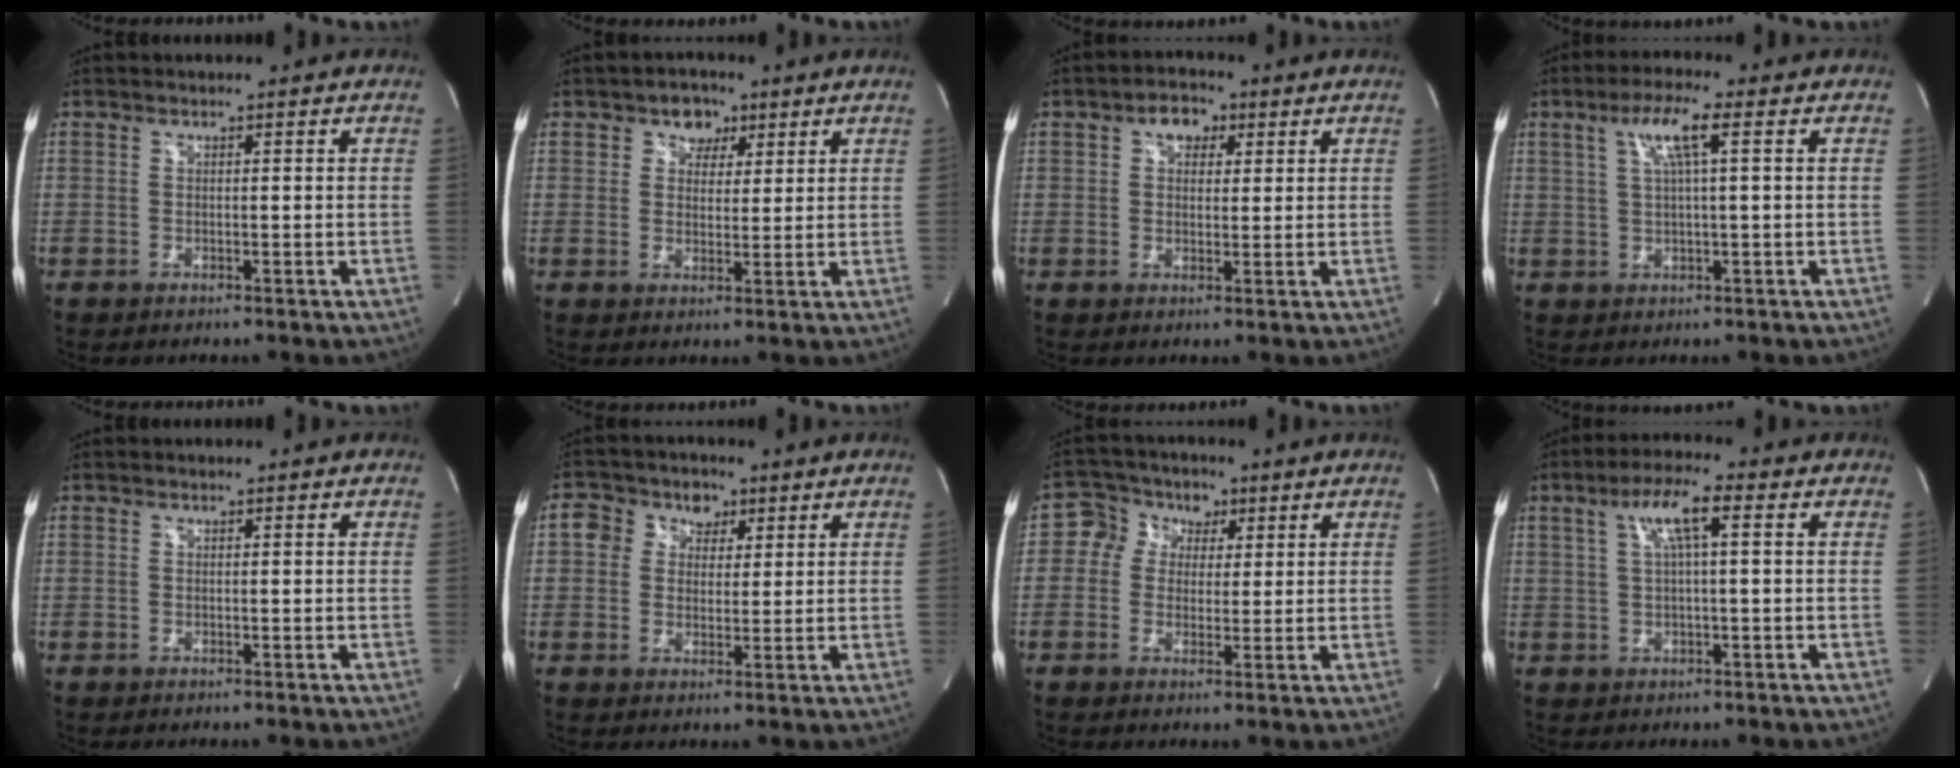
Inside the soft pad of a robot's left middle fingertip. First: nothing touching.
{"total": 4.2, "force": [2.3, 3.1, 1.7], "torque": [-0.019, 0.010, 0.037]}
{"total": 4.2, "force": [1.9, 2.8, 2.6], "torque": [-0.043, 0.019, 0.032]}
{"total": 5.9, "force": [2.2, 0.1, 5.5], "torque": [-0.107, 0.010, 0.042]}
{"total": 0.0}
{"total": 6.0, "force": [2.3, 5.1, 2.3], "torque": [-0.035, 0.029, 0.043]}
{"total": 5.9, "force": [1.6, 5.3, 2.0], "torque": [-0.033, 0.030, 0.025]}
{"total": 6.2, "force": [2.0, 0.6, 5.9], "torque": [-0.112, 0.018, 0.037]}